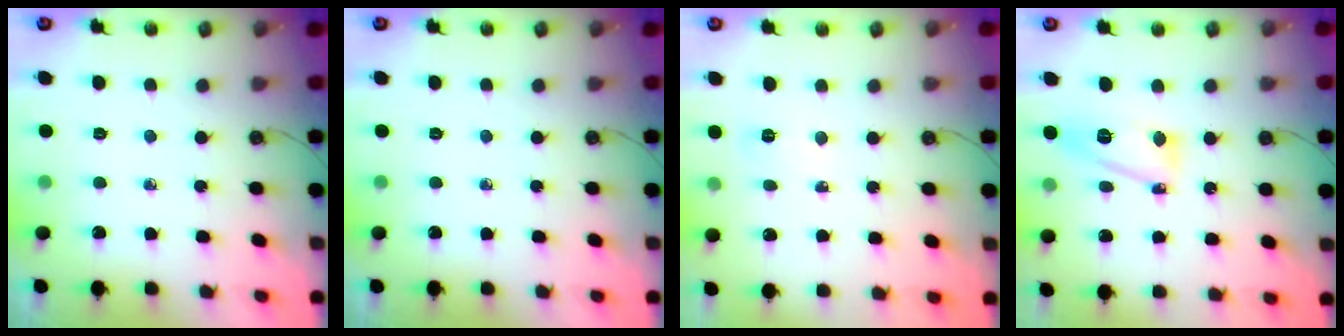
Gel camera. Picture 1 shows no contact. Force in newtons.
{"total": 0.0}
{"total": 3.0, "press": 2.9, "slide": 0.8}
{"total": 12.8, "press": 12.7, "slide": 1.3}